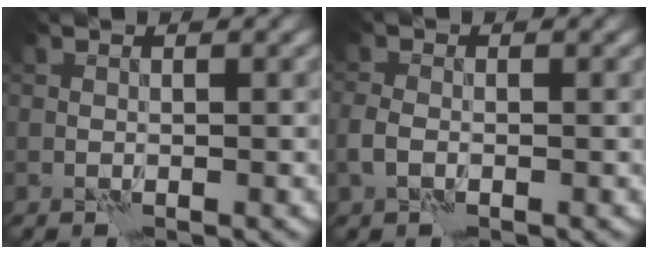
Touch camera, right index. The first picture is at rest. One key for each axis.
{"total": 2.0, "fx": -0.8, "fy": 1.3, "fz": 1.3, "tx": -0.032, "ty": 0.001, "tz": -0.024}